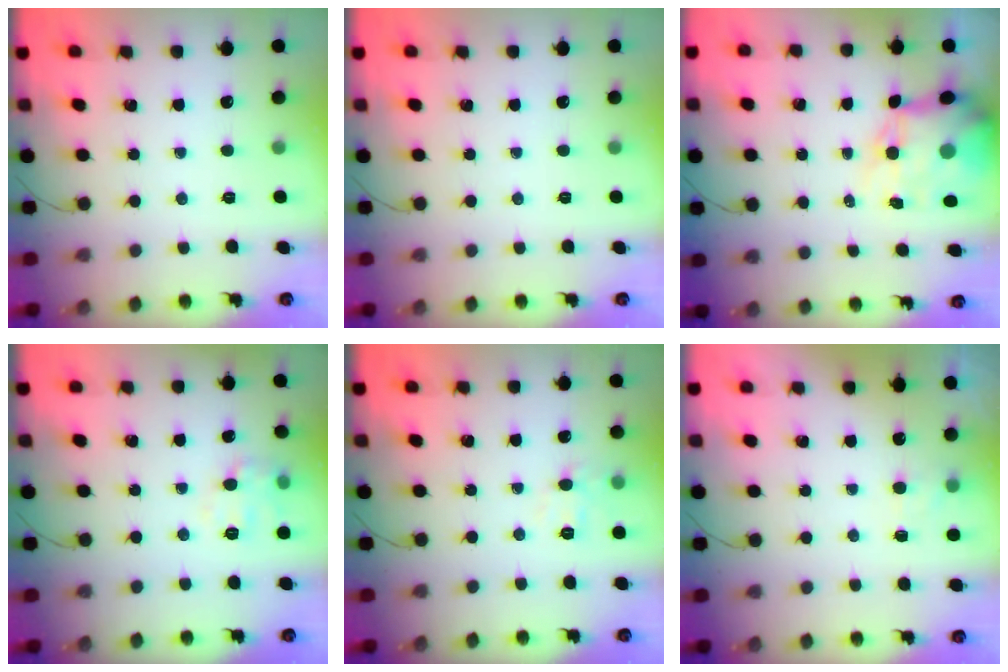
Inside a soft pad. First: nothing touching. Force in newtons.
{"total": 0.0}
{"total": 12.1, "press": 11.6, "slide": 3.5}
{"total": 7.6, "press": 7.5, "slide": 0.6}
{"total": 7.6, "press": 7.4, "slide": 1.4}
{"total": 5.1, "press": 4.9, "slide": 1.3}